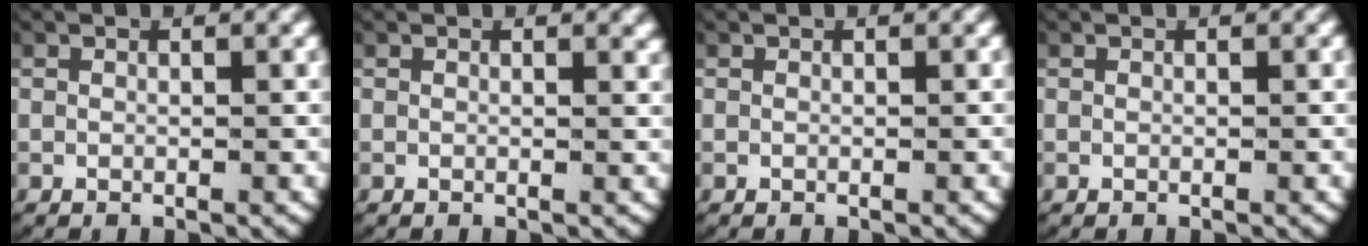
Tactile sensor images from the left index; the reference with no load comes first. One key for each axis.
{"total": 0.7, "fx": 0.7, "fy": 0.1, "fz": 0.3, "tx": -0.007, "ty": -0.003, "tz": 0.010}
{"total": 0.0}
{"total": 0.0}